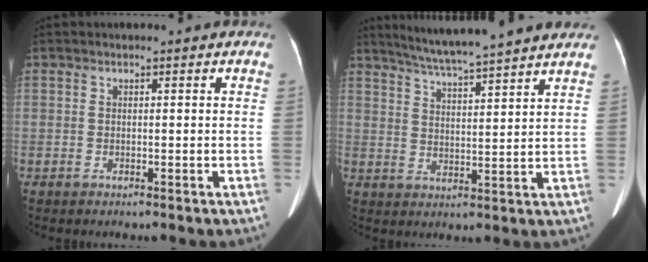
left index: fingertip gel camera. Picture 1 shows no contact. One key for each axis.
{"total": 13.3, "fx": 11.7, "fy": -0.5, "fz": 6.3, "tx": -0.111, "ty": 0.020, "tz": 0.169}